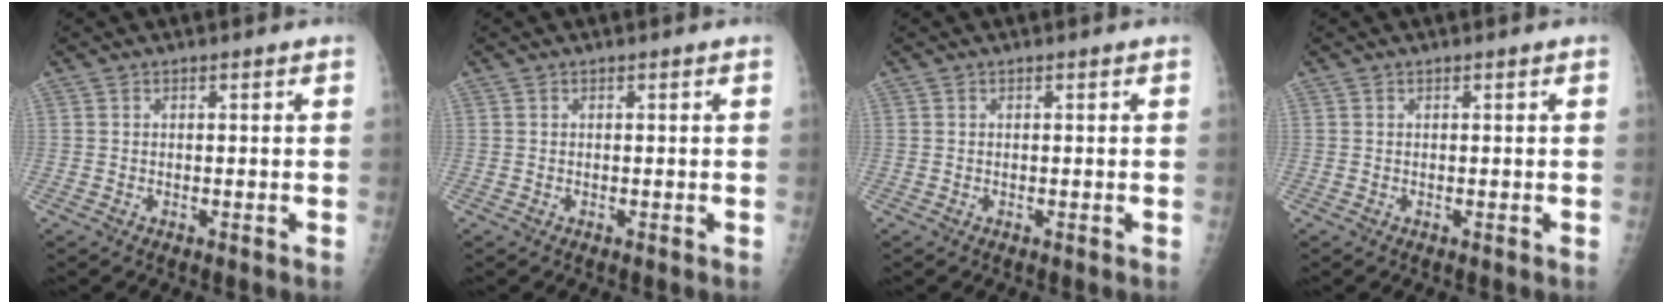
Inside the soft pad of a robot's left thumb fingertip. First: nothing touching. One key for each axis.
{"total": 0.0}
{"total": 0.0}
{"total": 0.0}